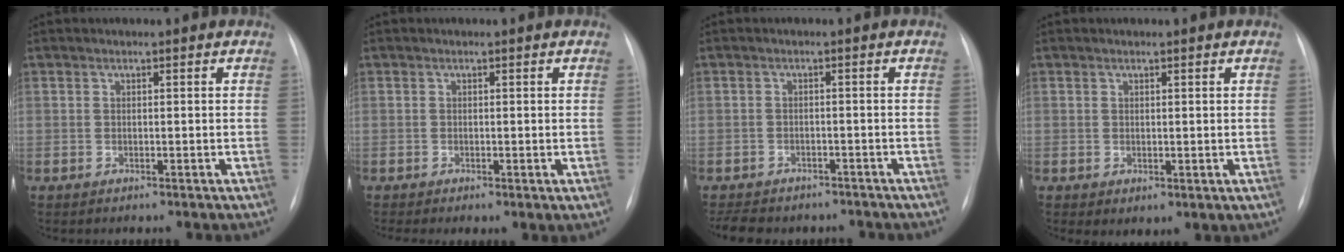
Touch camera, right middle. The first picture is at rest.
{"total": 1.5, "force": [-0.5, 0.4, 1.3], "torque": [-0.026, -0.007, -0.007]}
{"total": 10.4, "force": [-8.9, 4.3, 3.4], "torque": [-0.073, -0.001, -0.109]}
{"total": 2.0, "force": [0.4, 1.1, 1.6], "torque": [-0.035, -0.011, 0.017]}